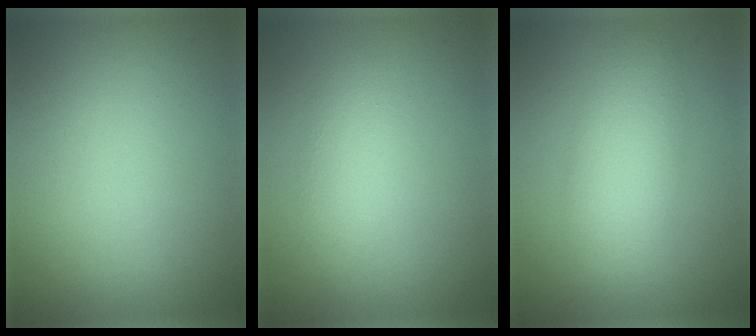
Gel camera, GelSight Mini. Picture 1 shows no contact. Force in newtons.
{"total": 1.8, "press": 1.8, "slide": 0.0}
{"total": 4.0, "press": 4.0, "slide": 0.0}